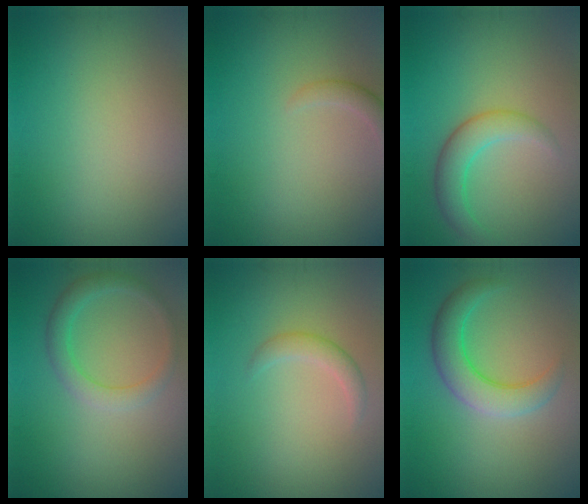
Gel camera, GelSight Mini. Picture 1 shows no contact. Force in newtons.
{"total": 1.4, "press": 1.4, "slide": 0.1}
{"total": 3.4, "press": 3.4, "slide": 0.2}
{"total": 2.6, "press": 2.6, "slide": 0.2}
{"total": 1.6, "press": 1.6, "slide": 0.2}
{"total": 4.5, "press": 4.5, "slide": 0.3}